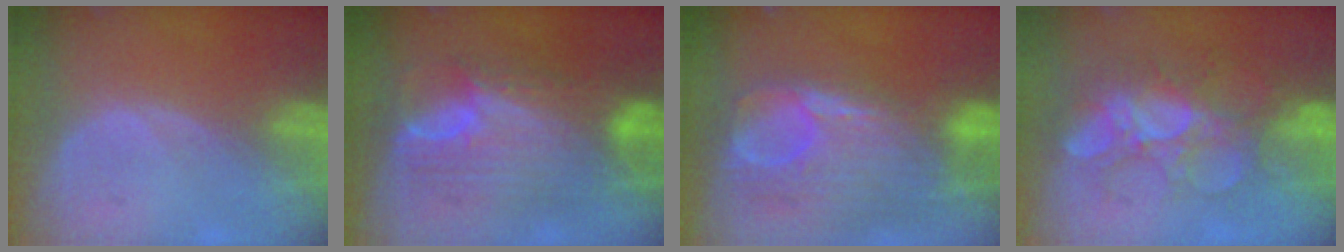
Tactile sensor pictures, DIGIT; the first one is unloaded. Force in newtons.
{"total": 11.1, "press": 11.1, "slide": 1.1}
{"total": 12.7, "press": 10.7, "slide": 6.8}
{"total": 9.1, "press": 8.6, "slide": 2.9}